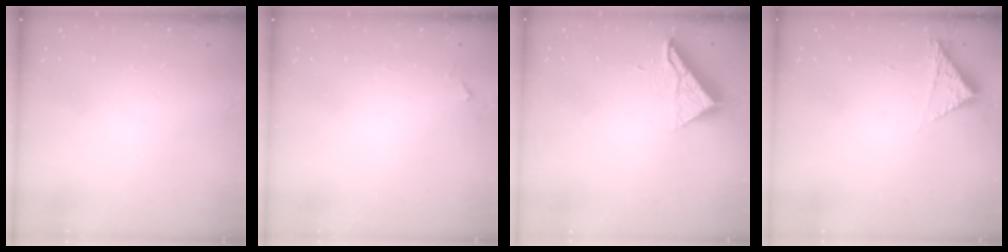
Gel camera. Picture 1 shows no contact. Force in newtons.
{"total": 4.2, "press": 4.2, "slide": 0.1}
{"total": 10.2, "press": 10.2, "slide": 0.5}
{"total": 4.3, "press": 4.3, "slide": 0.3}